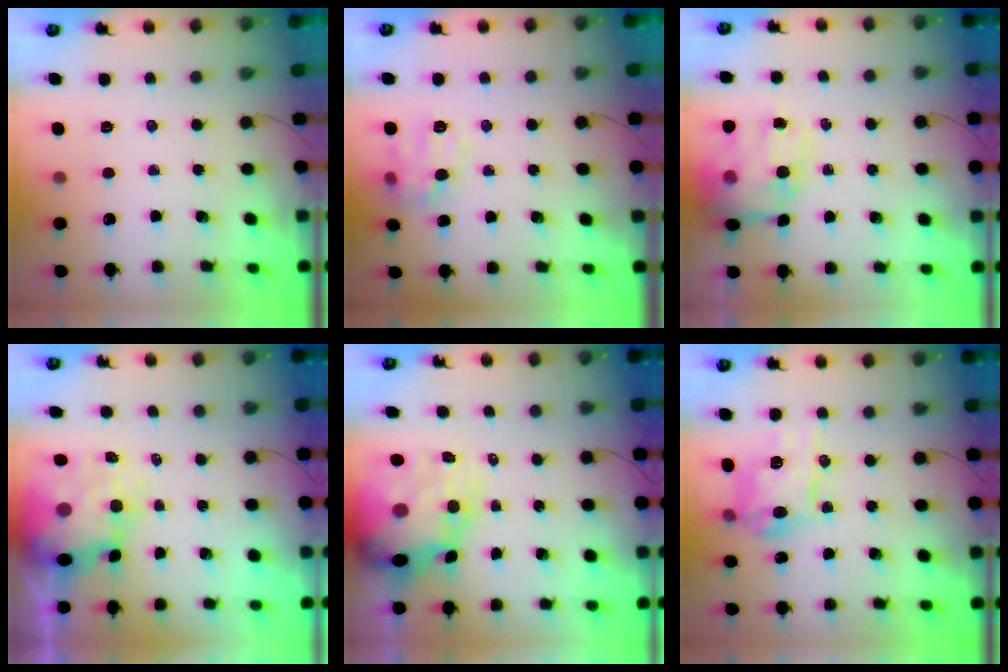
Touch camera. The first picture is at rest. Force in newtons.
{"total": 9.4, "press": 9.4, "slide": 0.5}
{"total": 14.0, "press": 13.6, "slide": 3.5}
{"total": 7.4, "press": 7.0, "slide": 2.4}
{"total": 13.6, "press": 13.1, "slide": 3.9}
{"total": 12.1, "press": 12.0, "slide": 1.3}